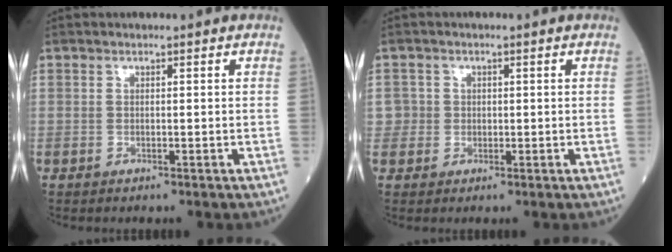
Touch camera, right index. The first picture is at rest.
{"total": 2.2, "force": [0.1, 2.2, -0.1], "torque": [0.017, 0.007, -0.002]}